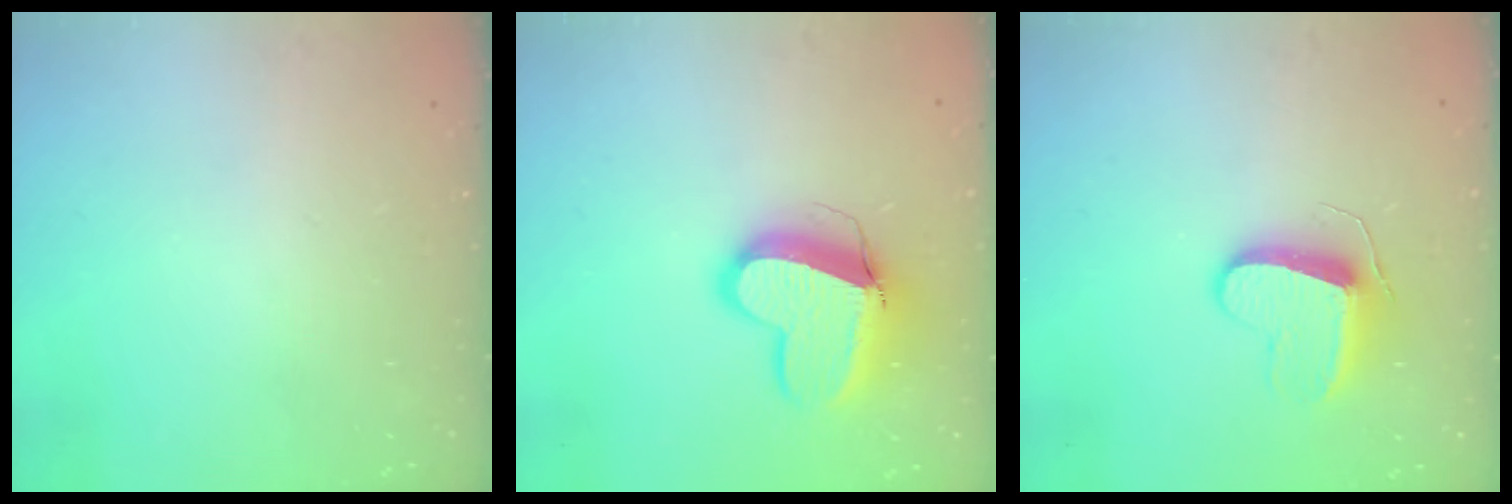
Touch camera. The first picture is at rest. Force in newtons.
{"total": 13.6, "press": 13.5, "slide": 1.7}
{"total": 9.7, "press": 9.7, "slide": 0.4}